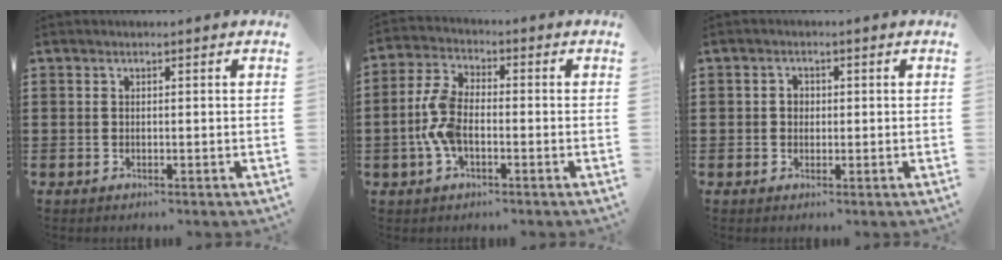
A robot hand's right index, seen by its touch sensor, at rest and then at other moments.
{"total": 7.0, "force": [-1.5, 3.9, 5.7], "torque": [-0.142, -0.002, -0.036]}
{"total": 1.5, "force": [0.0, 1.4, 0.7], "torque": [-0.016, 0.008, -0.001]}